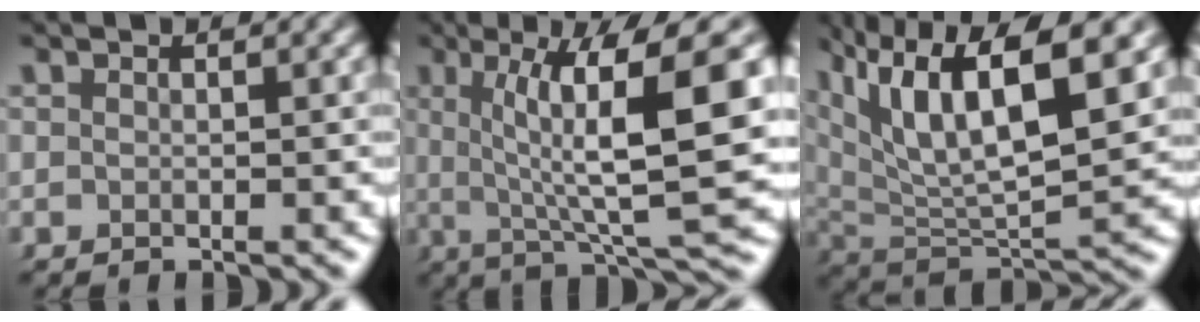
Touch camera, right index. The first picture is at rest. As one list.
[{"total": 11.8, "force": [2.8, 2.8, 11.1], "torque": [-0.149, 0.015, 0.041]}, {"total": 10.2, "force": [3.8, 5.3, 7.9], "torque": [-0.161, -0.003, 0.063]}]